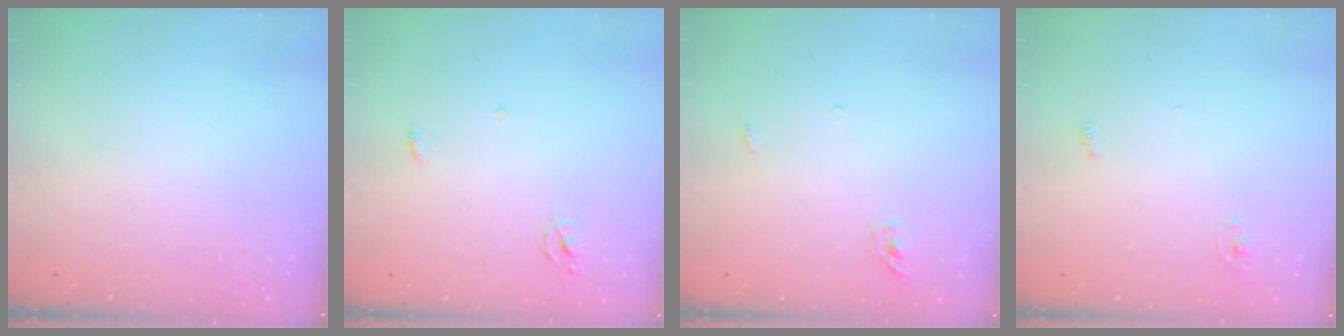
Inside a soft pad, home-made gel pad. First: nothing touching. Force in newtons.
{"total": 2.3, "press": 2.3, "slide": 0.1}
{"total": 3.7, "press": 3.5, "slide": 1.1}
{"total": 2.8, "press": 2.8, "slide": 0.1}